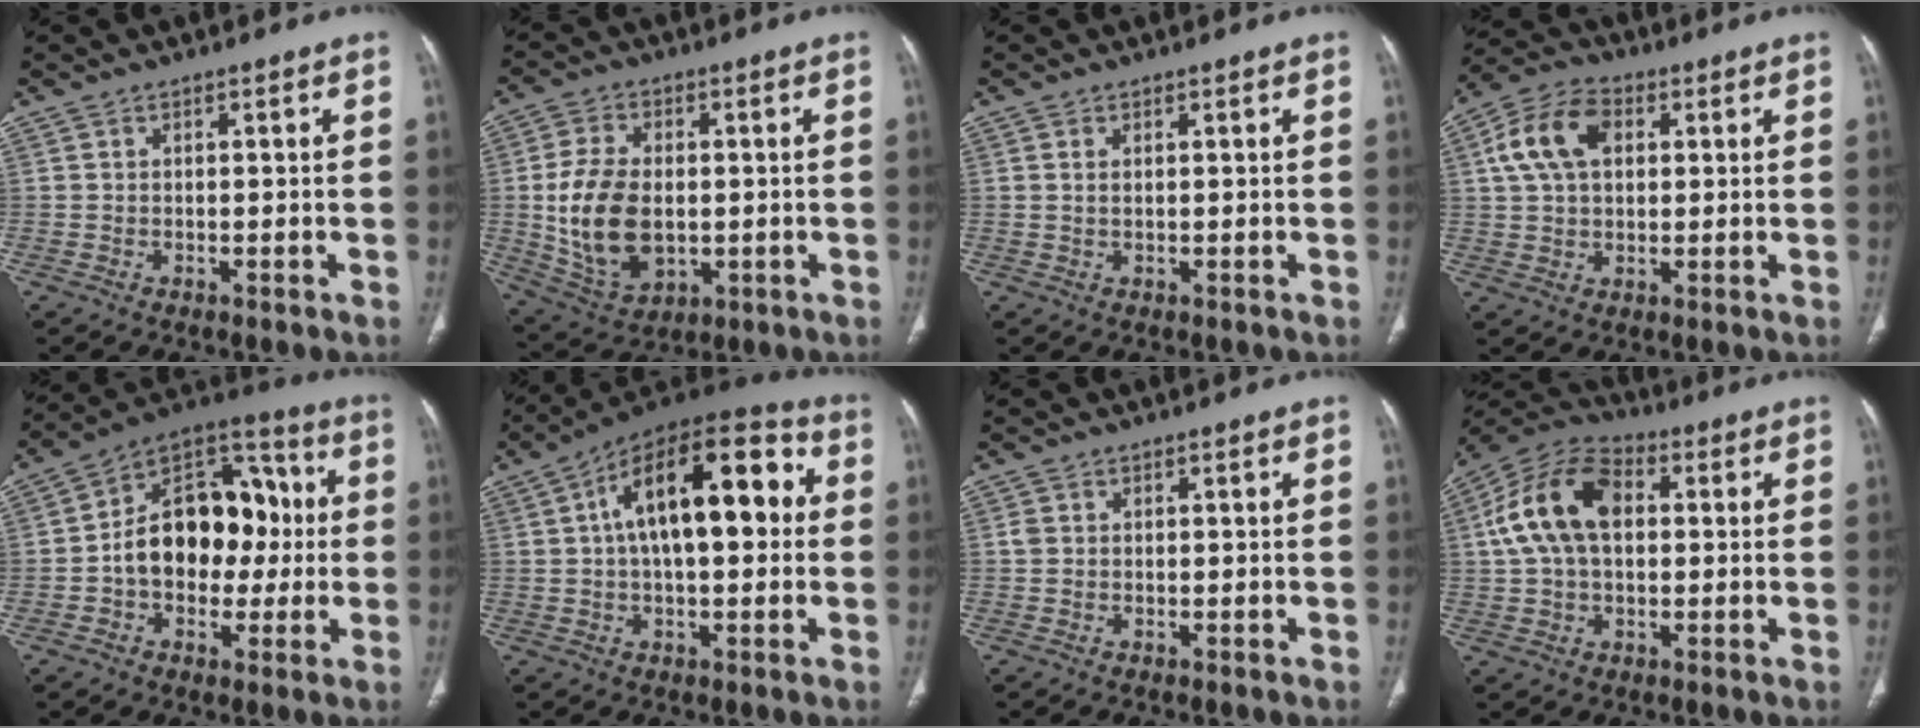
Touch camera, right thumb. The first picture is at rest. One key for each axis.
{"total": 14.6, "fx": -0.7, "fy": 9.4, "fz": 11.2, "tx": -0.208, "ty": -0.005, "tz": 0.006}
{"total": 1.0, "fx": 0.4, "fy": 0.5, "fz": 0.8, "tx": -0.023, "ty": 0.003, "tz": 0.011}
{"total": 11.3, "fx": 3.0, "fy": 7.4, "fz": 7.9, "tx": -0.146, "ty": 0.018, "tz": 0.049}
{"total": 19.2, "fx": -0.4, "fy": 13.3, "fz": 13.9, "tx": -0.168, "ty": 0.044, "tz": -0.012}
{"total": 20.2, "fx": 3.3, "fy": 9.6, "fz": 17.5, "tx": -0.254, "ty": 0.040, "tz": 0.041}
{"total": 1.0, "fx": 0.2, "fy": 0.9, "fz": 0.5, "tx": -0.008, "ty": 0.003, "tz": 0.004}
{"total": 15.2, "fx": 2.5, "fy": 9.6, "fz": 11.5, "tx": -0.215, "ty": 0.029, "tz": 0.037}